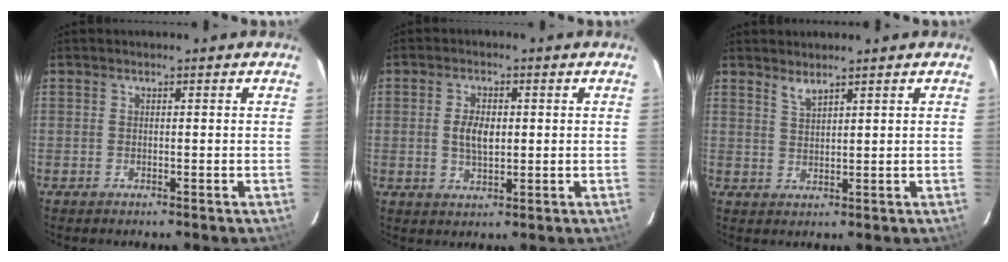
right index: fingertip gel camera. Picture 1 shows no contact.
{"total": 4.7, "force": [0.3, 2.6, 4.0], "torque": [-0.074, 0.002, 0.008]}
{"total": 2.3, "force": [2.0, 0.2, 1.1], "torque": [-0.020, 0.000, 0.037]}